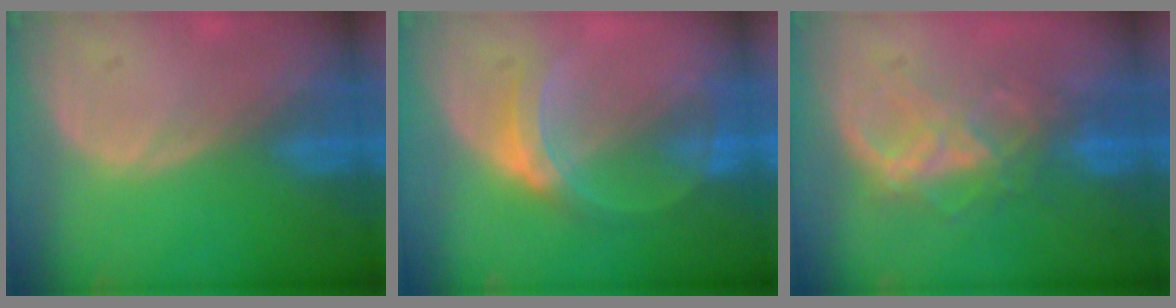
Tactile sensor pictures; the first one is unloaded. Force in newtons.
{"total": 5.4, "press": 5.0, "slide": 2.0}
{"total": 6.4, "press": 6.4, "slide": 0.8}